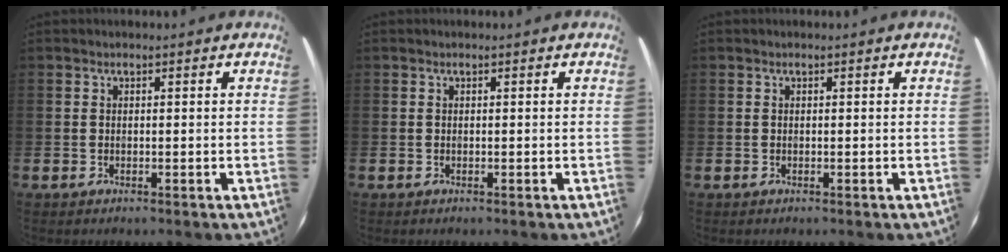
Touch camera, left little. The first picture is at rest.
{"total": 0.0}
{"total": 0.0}